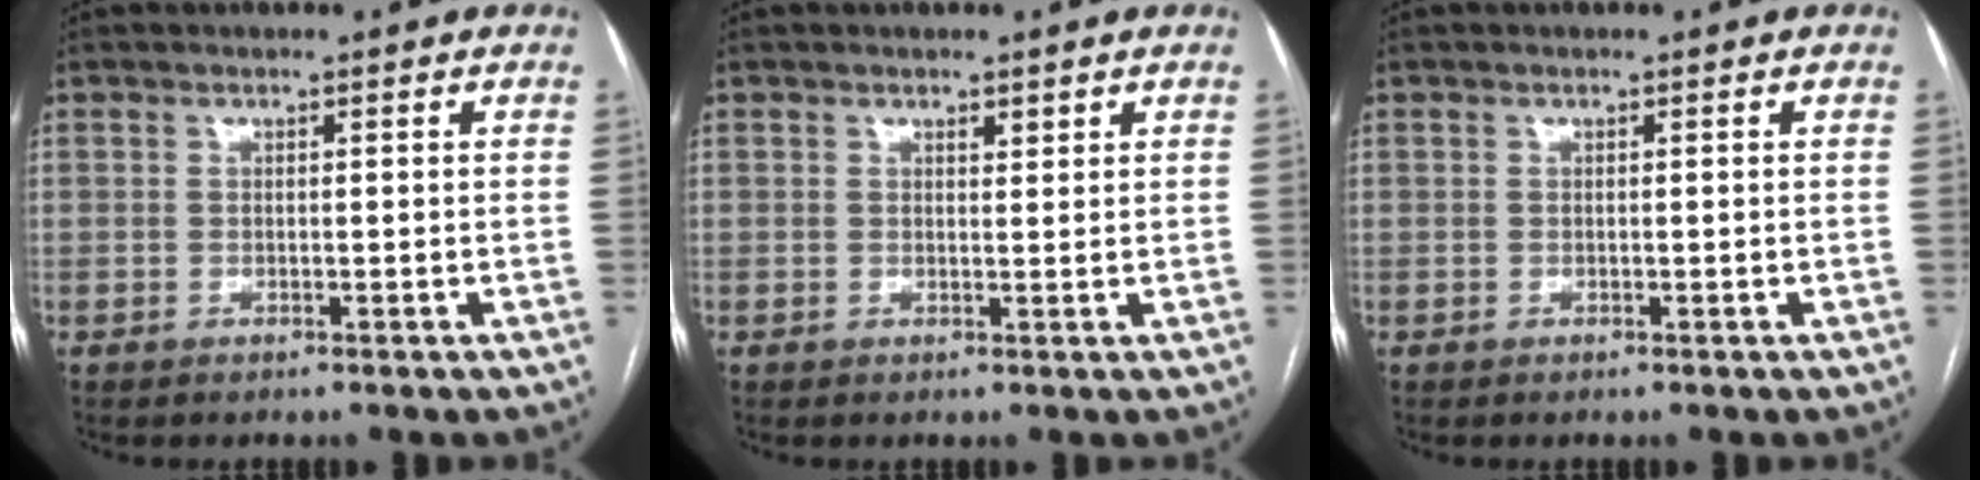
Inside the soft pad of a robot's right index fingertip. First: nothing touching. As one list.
[{"total": 1.0, "force": [0.8, 0.3, 0.5], "torque": [-0.012, 0.000, 0.014]}, {"total": 0.0}]